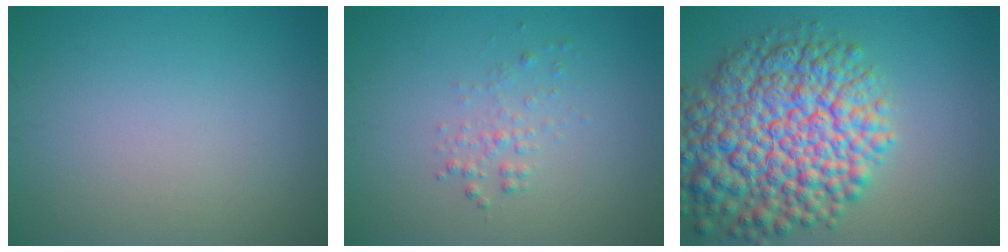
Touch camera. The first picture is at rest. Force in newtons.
{"total": 1.4, "press": 1.4, "slide": 0.0}
{"total": 12.2, "press": 12.2, "slide": 0.4}